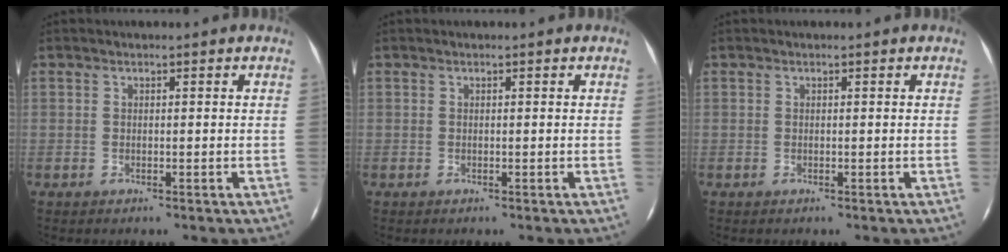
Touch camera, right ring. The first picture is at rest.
{"total": 0.0}
{"total": 0.0}